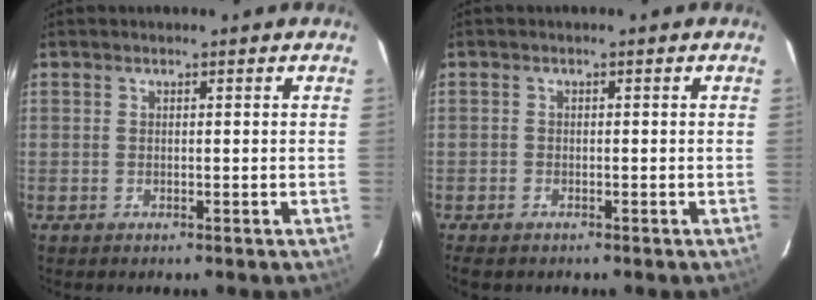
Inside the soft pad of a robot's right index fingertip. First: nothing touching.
{"total": 2.8, "force": [-2.1, 1.6, 1.0], "torque": [-0.030, -0.006, -0.038]}